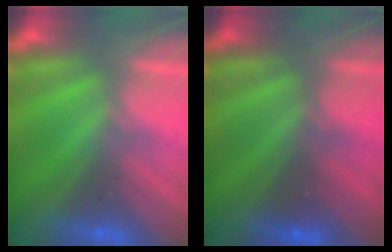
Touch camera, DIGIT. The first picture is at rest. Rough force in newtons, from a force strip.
{"total": 1.8}